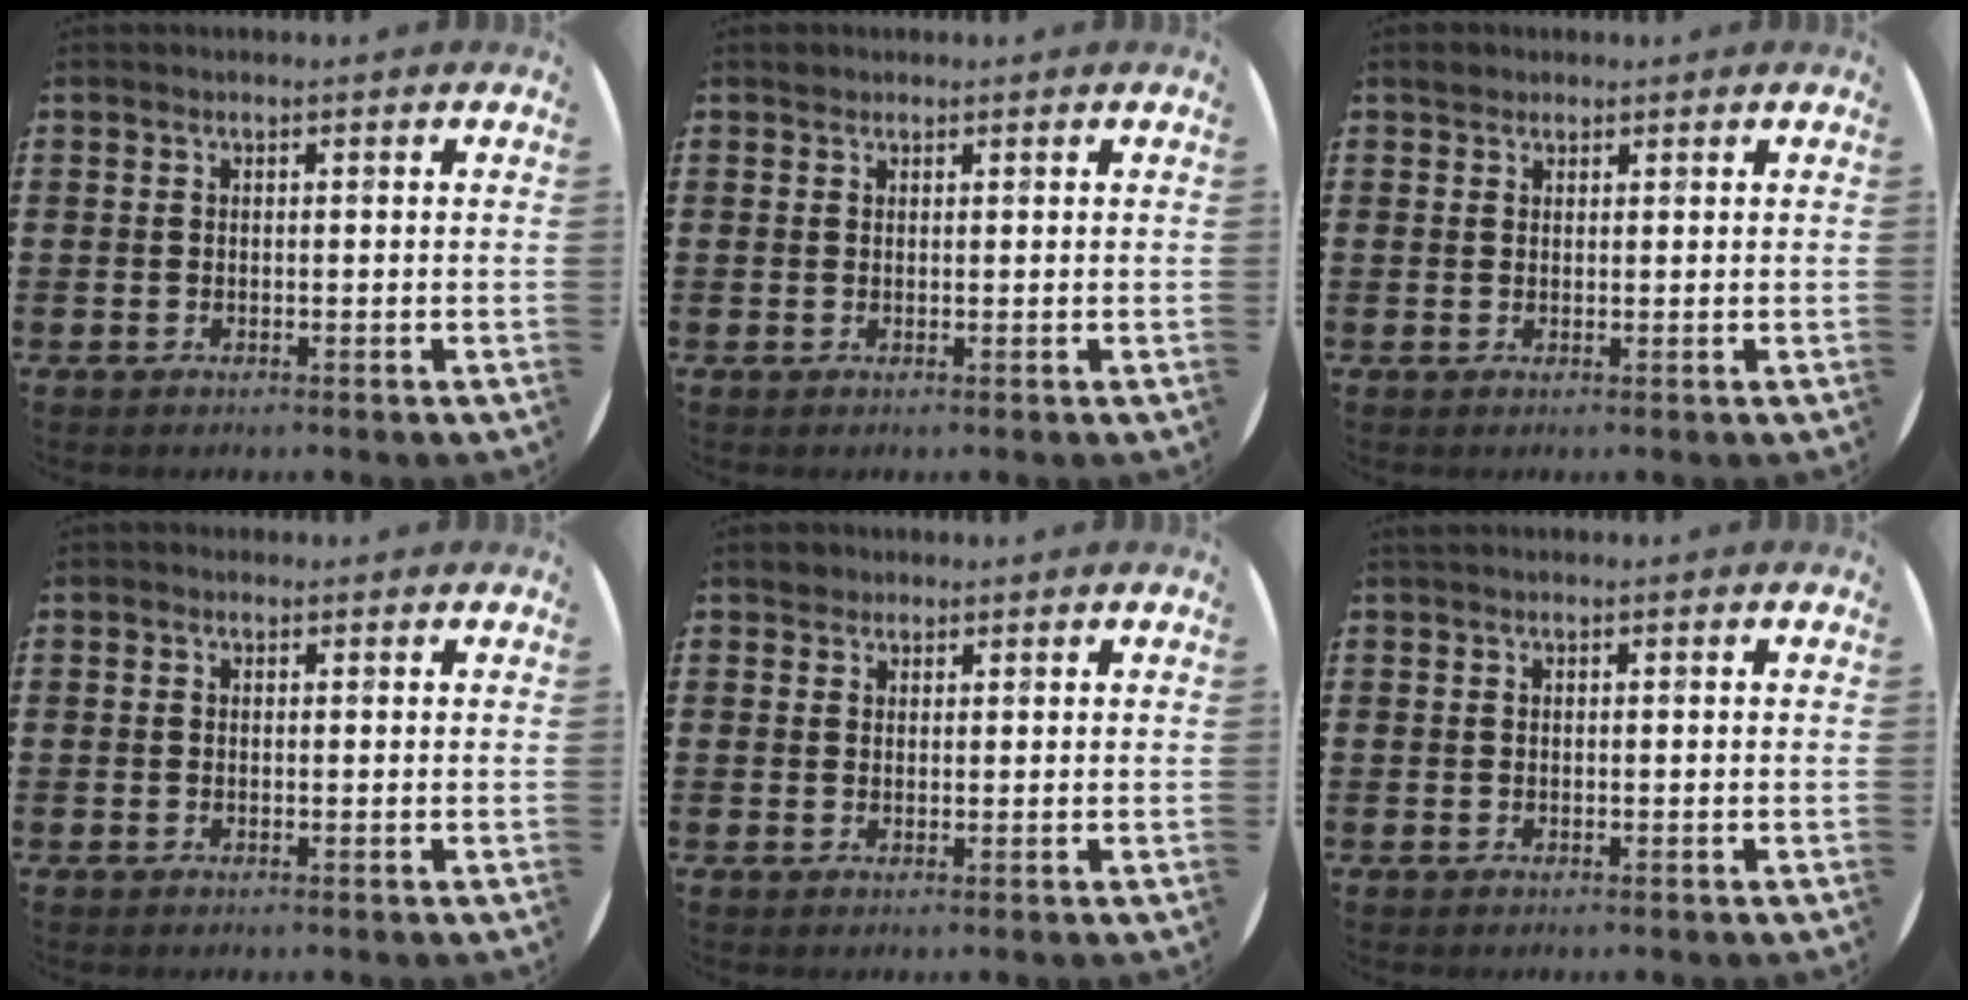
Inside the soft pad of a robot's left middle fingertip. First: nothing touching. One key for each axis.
{"total": 0.6, "fx": 0.5, "fy": 0.3, "fz": 0.0, "tx": 0.009, "ty": 0.000, "tz": 0.008}
{"total": 1.3, "fx": 1.2, "fy": 0.6, "fz": 0.0, "tx": 0.006, "ty": 0.001, "tz": 0.022}
{"total": 0.0}
{"total": 1.5, "fx": 1.3, "fy": 0.7, "fz": 0.0, "tx": 0.007, "ty": 0.001, "tz": 0.025}
{"total": 0.0}